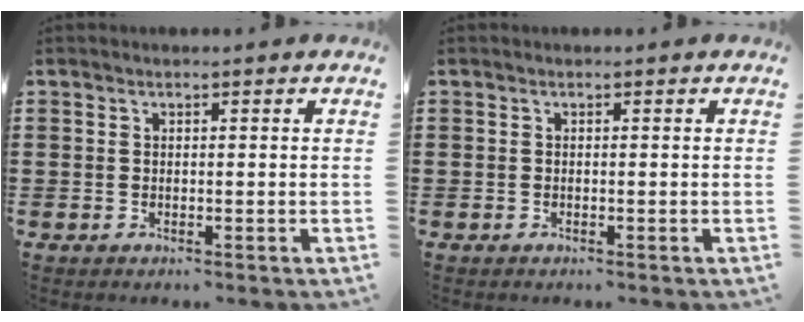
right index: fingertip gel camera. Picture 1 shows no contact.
{"total": 0.0}